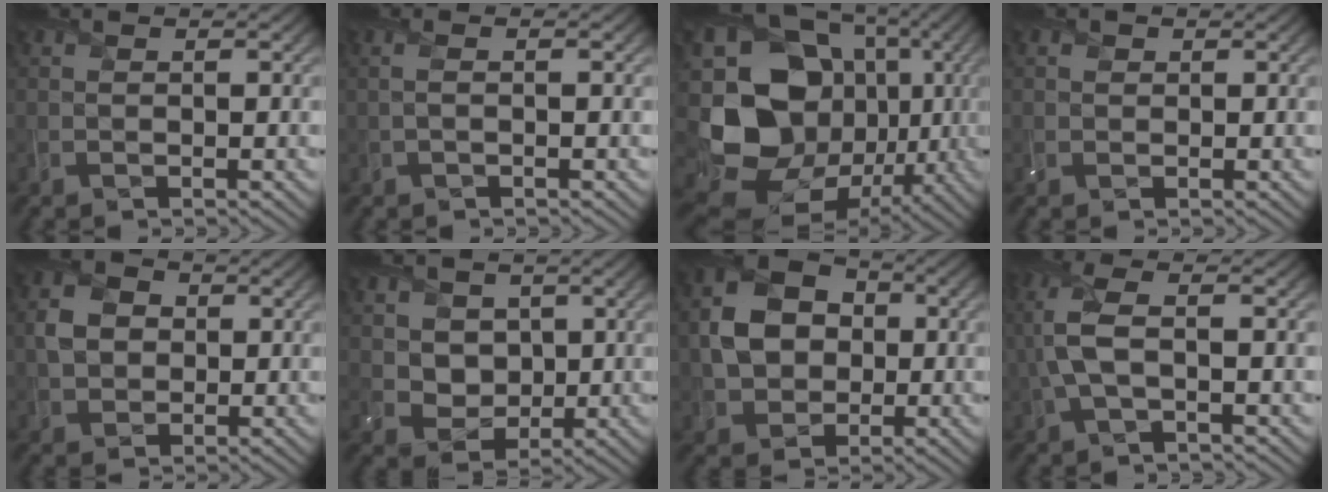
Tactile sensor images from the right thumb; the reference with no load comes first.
{"total": 0.9, "force": [-0.3, -0.3, 0.8], "torque": [-0.017, 0.002, -0.005]}
{"total": 20.0, "force": [-2.4, 16.0, 11.8], "torque": [-0.256, -0.038, -0.018]}
{"total": 0.6, "force": [0.1, 0.6, 0.1], "torque": [-0.003, -0.002, 0.001]}
{"total": 4.1, "force": [0.2, 3.3, 2.5], "torque": [-0.060, 0.004, -0.001]}
{"total": 5.2, "force": [1.5, 4.4, 2.3], "torque": [-0.084, -0.022, 0.038]}
{"total": 8.3, "force": [-0.2, 6.4, 5.2], "torque": [-0.114, 0.004, -0.009]}
{"total": 6.2, "force": [0.0, 2.4, 5.7], "torque": [-0.156, 0.009, -0.006]}